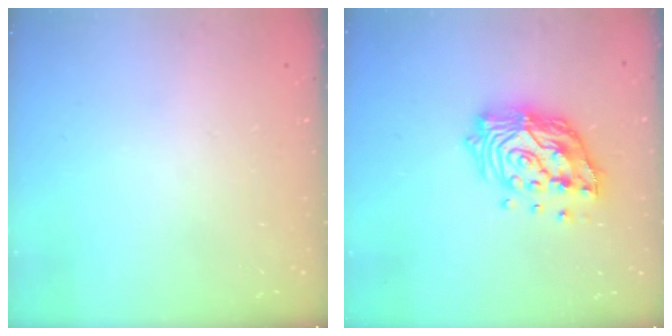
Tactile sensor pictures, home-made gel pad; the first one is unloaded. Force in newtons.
{"total": 15.8, "press": 15.6, "slide": 2.1}